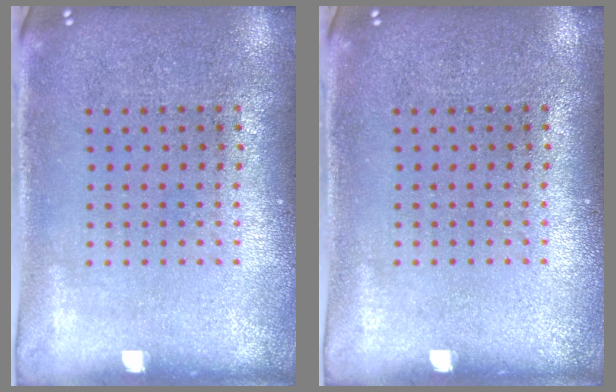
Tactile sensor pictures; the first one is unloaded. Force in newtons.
{"total": 0.0}